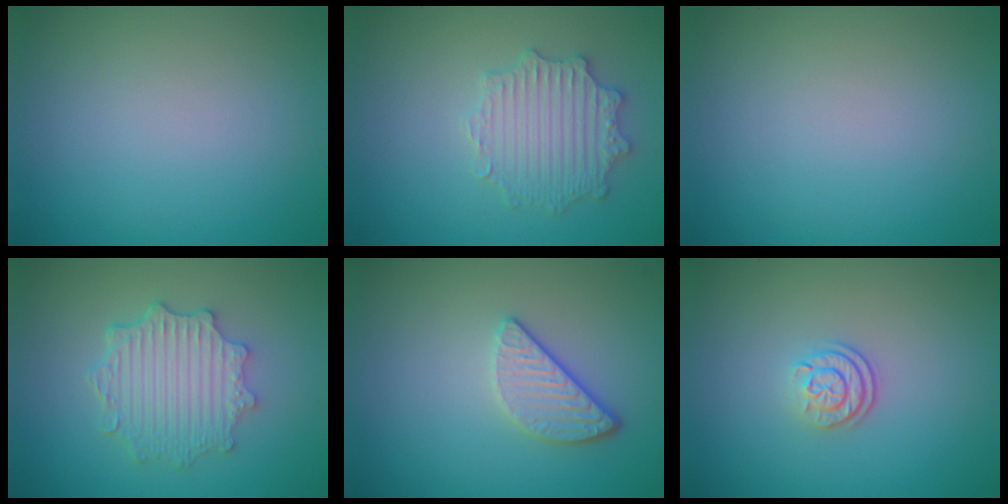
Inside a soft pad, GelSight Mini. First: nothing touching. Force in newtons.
{"total": 3.5, "press": 3.4, "slide": 0.9}
{"total": 0.0}
{"total": 4.6, "press": 3.8, "slide": 2.6}
{"total": 2.6, "press": 2.3, "slide": 1.3}
{"total": 2.3, "press": 1.7, "slide": 1.5}